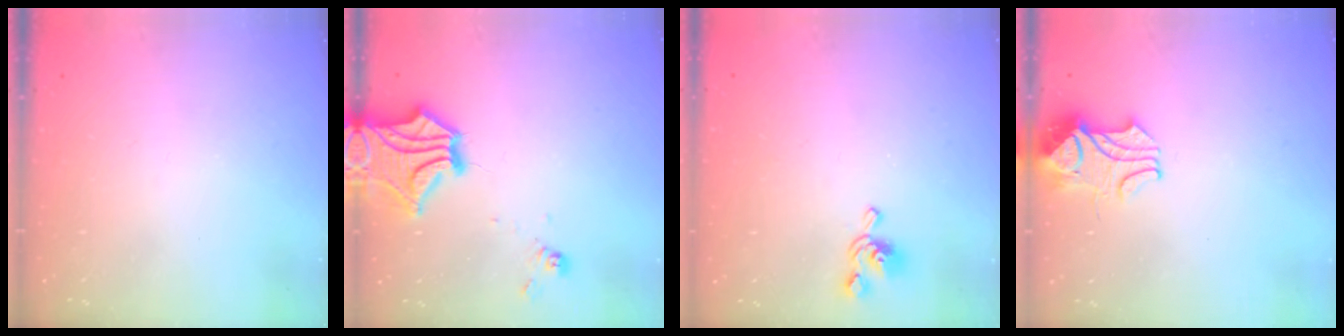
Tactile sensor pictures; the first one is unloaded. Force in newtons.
{"total": 4.8, "press": 4.2, "slide": 2.4}
{"total": 2.8, "press": 2.6, "slide": 0.8}
{"total": 2.3, "press": 2.1, "slide": 0.8}